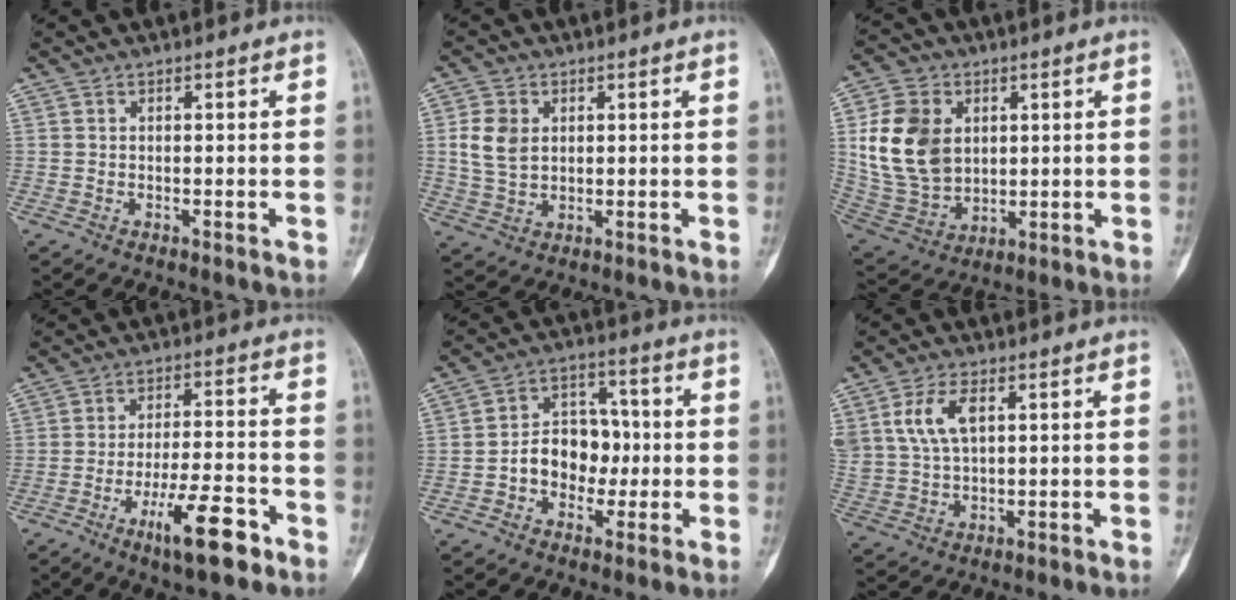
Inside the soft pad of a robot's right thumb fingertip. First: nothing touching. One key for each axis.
{"total": 6.7, "fx": 1.4, "fy": 5.0, "fz": 4.3, "tx": -0.075, "ty": -0.002, "tz": 0.032}
{"total": 15.8, "fx": 3.2, "fy": 11.9, "fz": 10.0, "tx": -0.167, "ty": -0.007, "tz": 0.075}
{"total": 11.4, "fx": -6.3, "fy": 2.9, "fz": 9.0, "tx": -0.153, "ty": 0.030, "tz": -0.100}
{"total": 10.5, "fx": -1.5, "fy": 8.1, "fz": 6.5, "tx": -0.065, "ty": 0.039, "tz": -0.032}
{"total": 8.3, "fx": 3.1, "fy": 4.5, "fz": 6.3, "tx": -0.131, "ty": -0.003, "tz": 0.068}